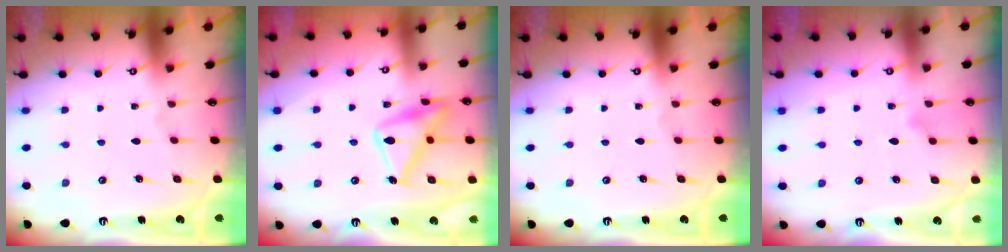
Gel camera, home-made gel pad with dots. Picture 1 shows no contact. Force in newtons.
{"total": 17.8, "press": 17.8, "slide": 1.1}
{"total": 0.0}
{"total": 6.8, "press": 6.5, "slide": 1.8}